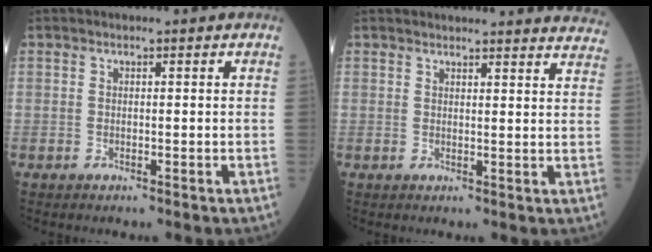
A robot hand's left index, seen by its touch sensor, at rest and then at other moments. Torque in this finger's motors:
{"motor_torque": [0.51, -0.59, -0.07, -0.01]}